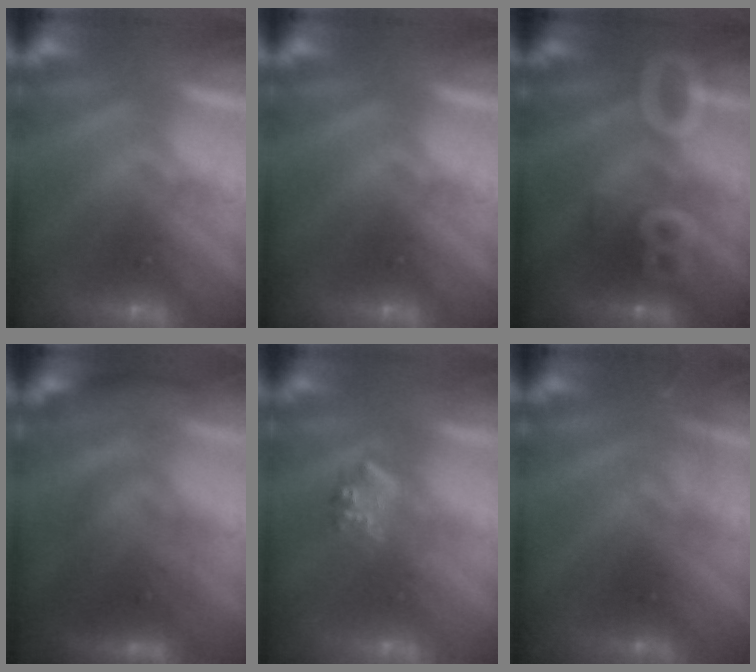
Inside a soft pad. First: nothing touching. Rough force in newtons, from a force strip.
{"total": 0.0}
{"total": 3.0}
{"total": 2.4}
{"total": 2.3}
{"total": 2.7}